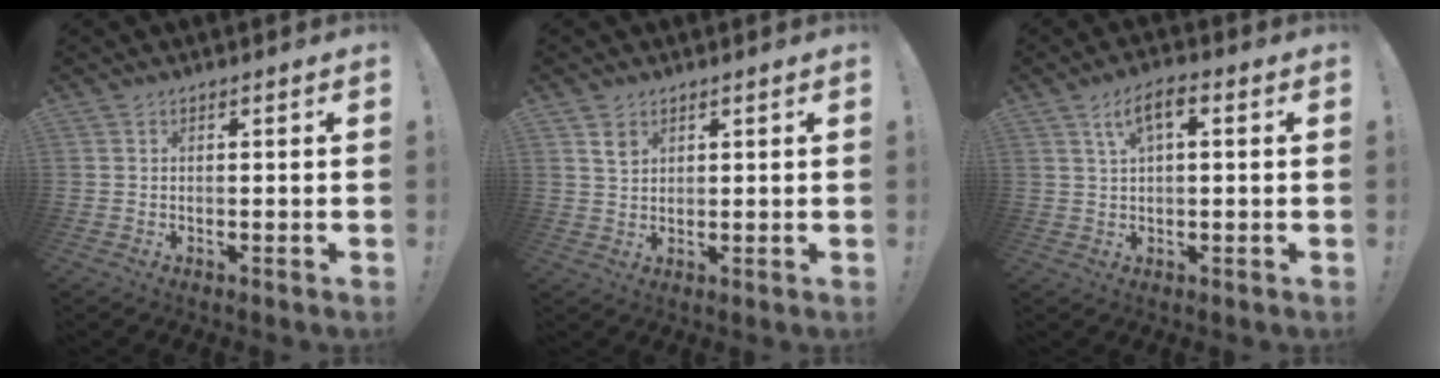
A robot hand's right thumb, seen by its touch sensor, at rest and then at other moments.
{"total": 3.4, "force": [2.1, 2.3, 1.4], "torque": [-0.013, -0.011, 0.037]}
{"total": 5.9, "force": [1.9, 2.5, 5.1], "torque": [-0.082, 0.006, 0.029]}